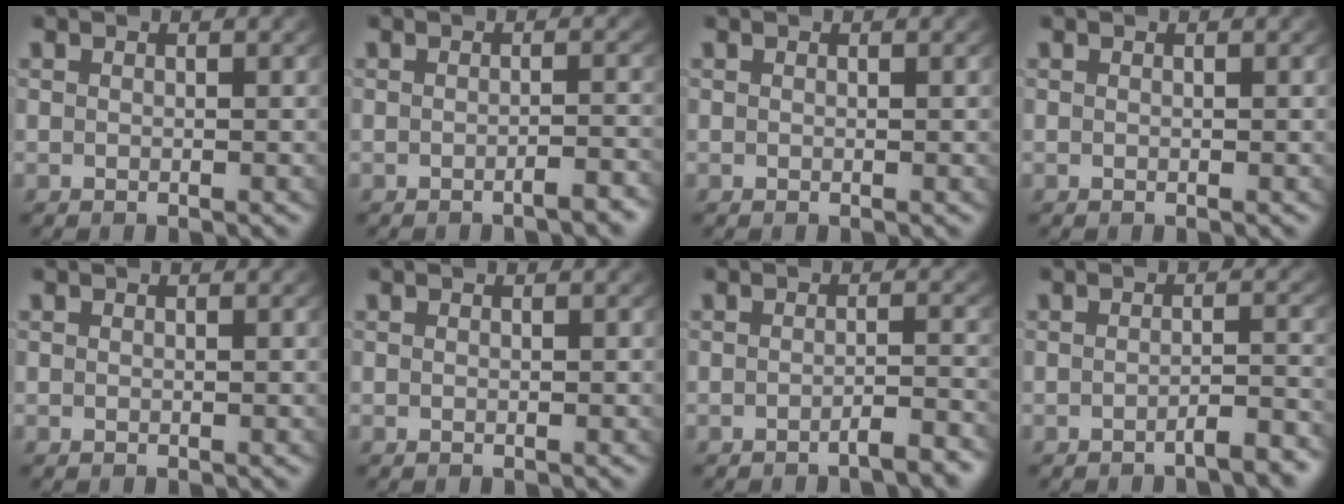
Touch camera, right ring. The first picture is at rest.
{"total": 1.4, "force": [-1.2, -0.1, 0.6], "torque": [-0.005, 0.002, -0.023]}
{"total": 0.0}
{"total": 0.0}
{"total": 0.0}
{"total": 0.0}
{"total": 1.8, "force": [-1.6, -0.1, 0.8], "torque": [-0.008, -0.001, -0.031]}
{"total": 2.1, "force": [-1.9, 0.0, 1.0], "torque": [-0.011, -0.003, -0.033]}